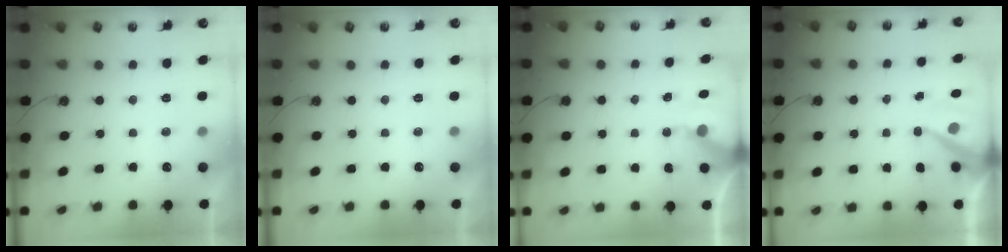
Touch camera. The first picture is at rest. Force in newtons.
{"total": 0.0}
{"total": 6.7, "press": 6.7, "slide": 0.4}
{"total": 8.4, "press": 8.3, "slide": 0.9}